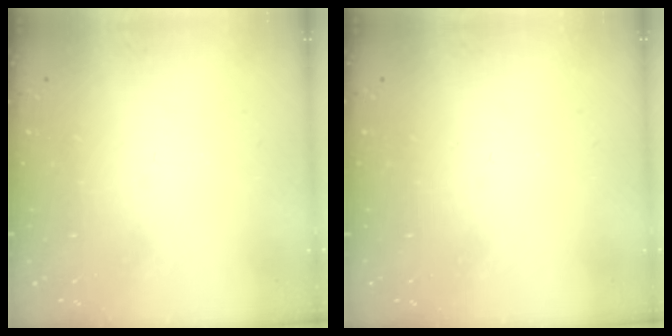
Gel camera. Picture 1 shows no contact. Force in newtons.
{"total": 0.0}